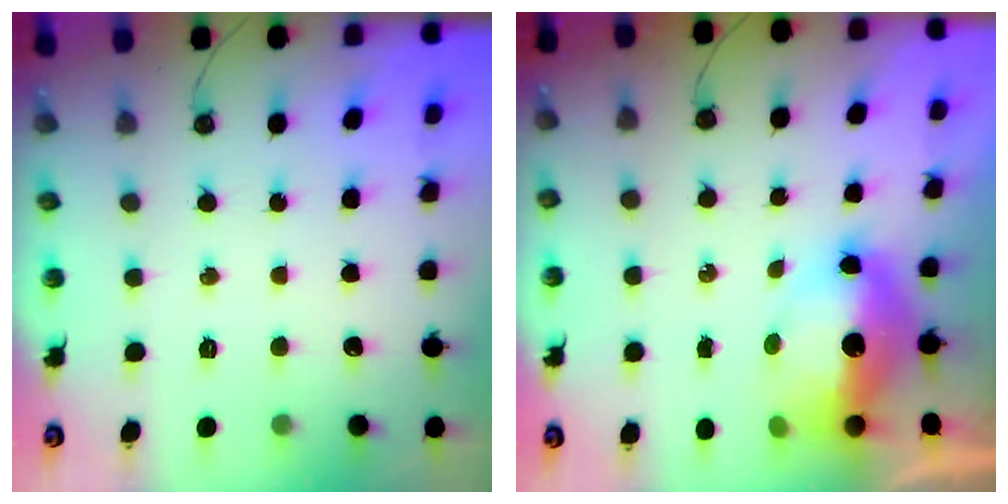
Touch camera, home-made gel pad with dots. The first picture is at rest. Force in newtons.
{"total": 10.9, "press": 10.9, "slide": 1.1}